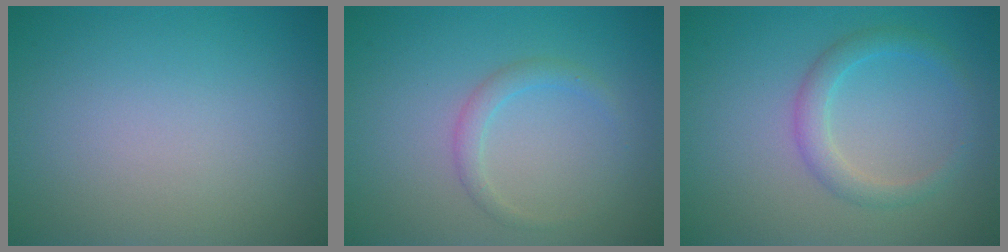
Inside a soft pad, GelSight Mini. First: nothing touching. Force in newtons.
{"total": 1.5, "press": 1.5, "slide": 0.1}
{"total": 2.4, "press": 2.4, "slide": 0.0}